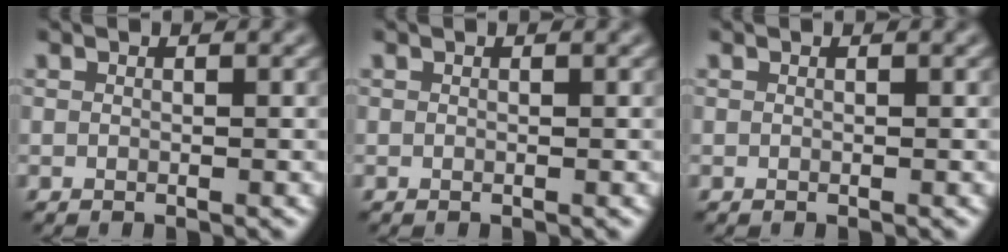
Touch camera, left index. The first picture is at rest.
{"total": 0.0}
{"total": 0.0}